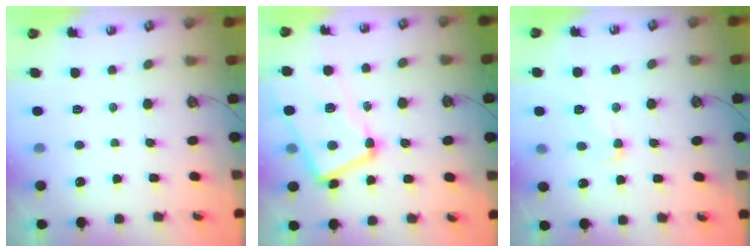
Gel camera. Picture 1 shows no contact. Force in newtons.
{"total": 8.4, "press": 8.3, "slide": 1.6}
{"total": 0.9, "press": 0.2, "slide": 0.9}